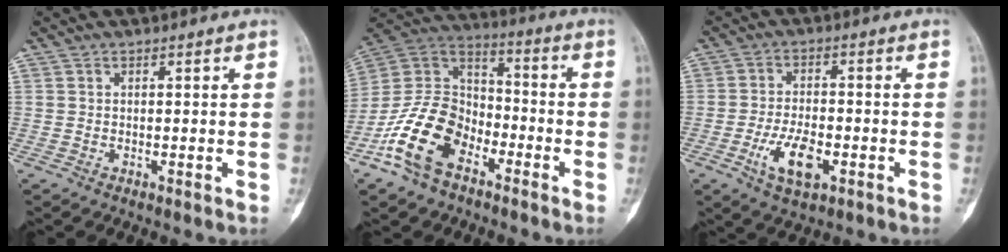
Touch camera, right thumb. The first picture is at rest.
{"total": 16.1, "force": [-8.2, 10.1, 9.4], "torque": [-0.173, 0.066, -0.164]}
{"total": 8.2, "force": [-3.0, 3.9, 6.6], "torque": [-0.119, 0.008, -0.051]}